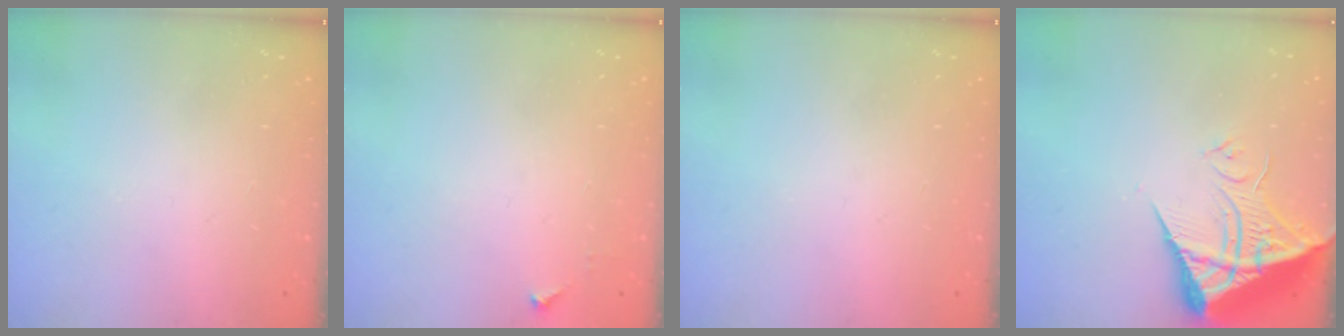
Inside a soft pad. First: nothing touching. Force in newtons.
{"total": 3.4, "press": 3.3, "slide": 0.5}
{"total": 0.0}
{"total": 11.0, "press": 10.9, "slide": 1.2}